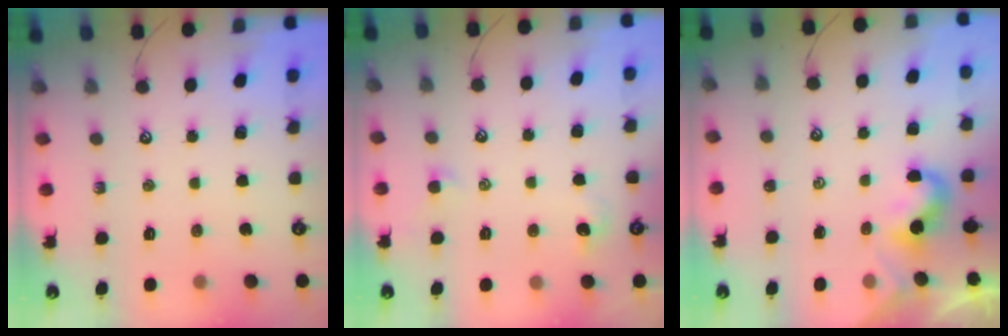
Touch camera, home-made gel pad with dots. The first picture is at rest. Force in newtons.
{"total": 0.7, "press": 0.1, "slide": 0.7}
{"total": 0.5, "press": 0.4, "slide": 0.3}